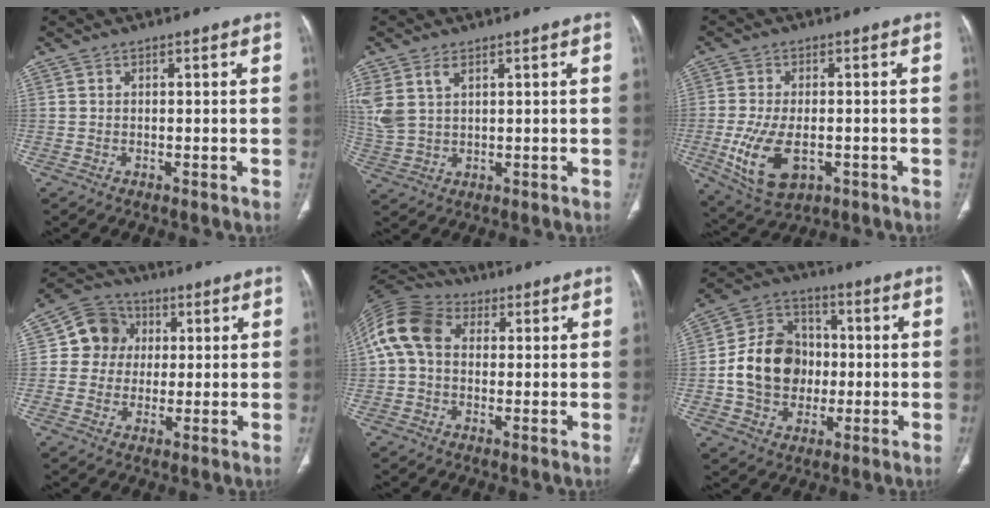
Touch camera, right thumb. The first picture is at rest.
{"total": 7.0, "force": [3.1, 4.1, 4.8], "torque": [-0.118, 0.000, 0.074]}
{"total": 11.1, "force": [-2.9, 6.2, 8.8], "torque": [-0.173, -0.004, -0.037]}
{"total": 8.9, "force": [1.5, 8.3, 2.9], "torque": [-0.017, 0.008, 0.016]}
{"total": 12.3, "force": [1.9, 9.0, 8.1], "torque": [-0.163, 0.035, 0.024]}
{"total": 14.2, "force": [-0.9, 11.8, 8.0], "torque": [-0.111, 0.026, -0.016]}